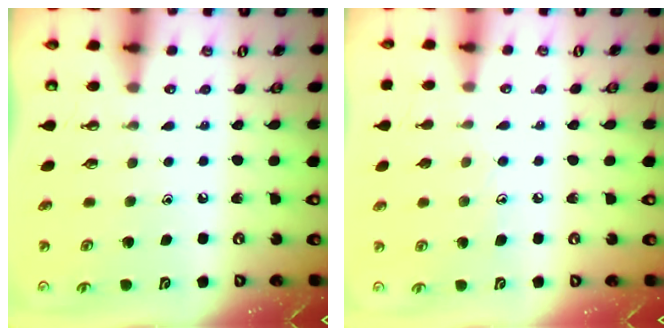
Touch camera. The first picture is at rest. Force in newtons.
{"total": 5.1, "press": 5.1, "slide": 0.5}